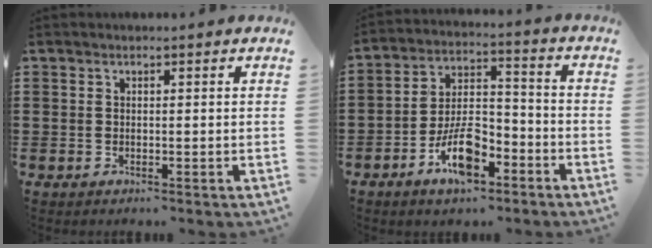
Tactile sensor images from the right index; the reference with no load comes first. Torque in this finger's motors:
{"motor_torque": [1.95, 0.19, 1.05, 0.21]}